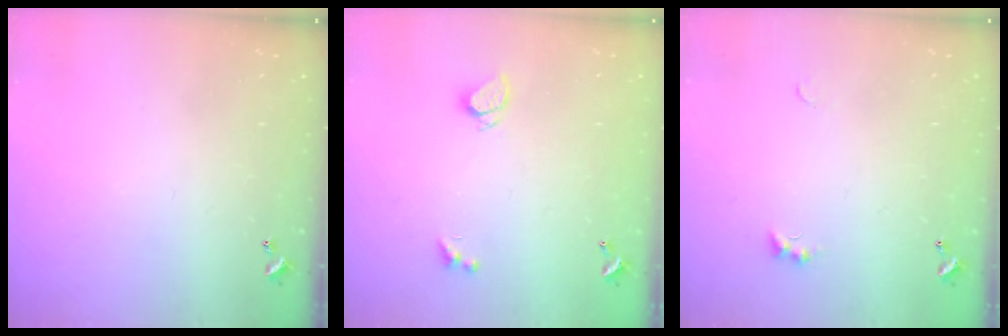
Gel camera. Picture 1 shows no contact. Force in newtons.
{"total": 2.4, "press": 2.3, "slide": 0.6}
{"total": 1.4, "press": 1.3, "slide": 0.5}